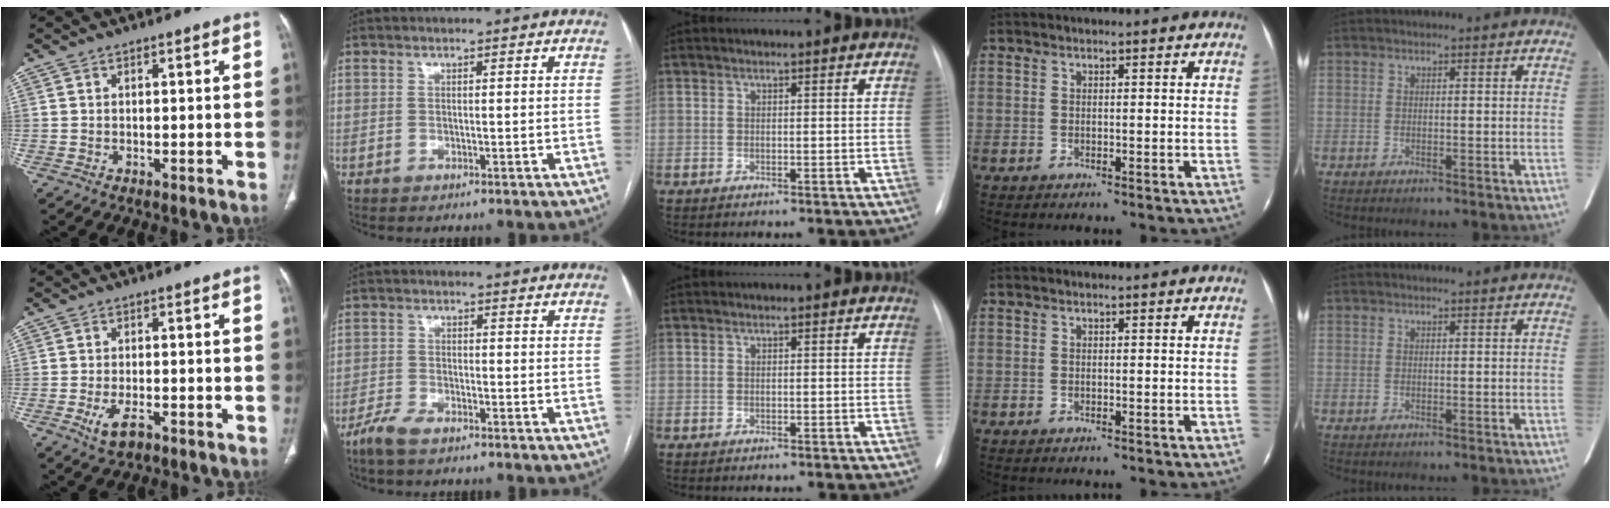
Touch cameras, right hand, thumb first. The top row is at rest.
{"thumb": {"total": 4.3, "force": [-2.2, 1.9, 3.2], "torque": [-0.062, 0.004, -0.035]}, "index": {"total": 4.0, "force": [-3.2, 1.0, 2.3], "torque": [-0.055, -0.005, -0.062]}}